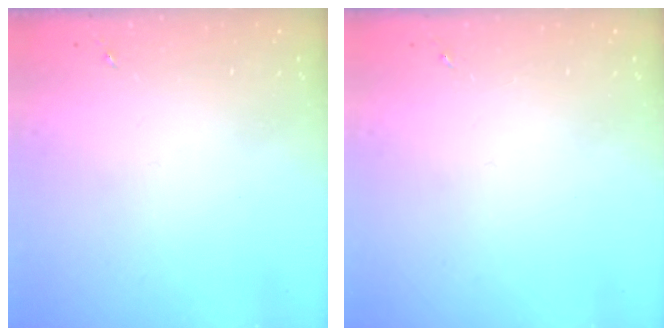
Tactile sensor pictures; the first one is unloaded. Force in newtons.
{"total": 0.0}